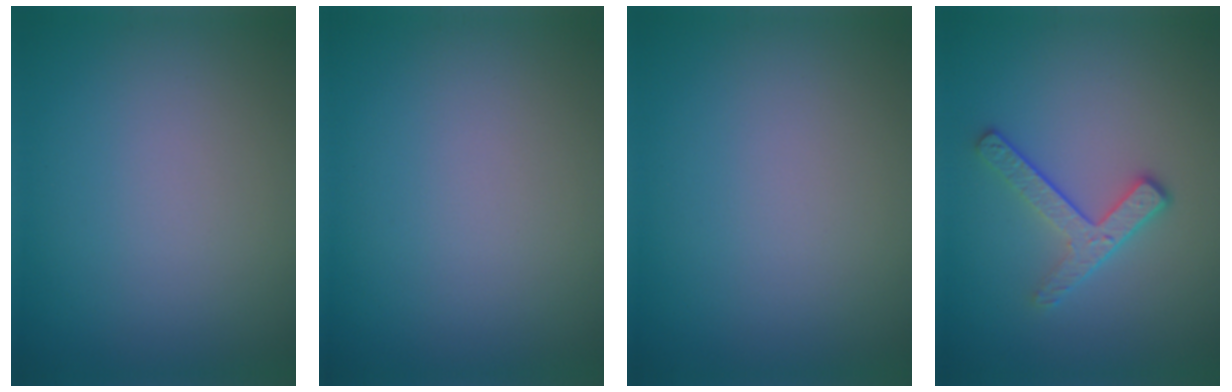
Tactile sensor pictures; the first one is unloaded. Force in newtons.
{"total": 0.0}
{"total": 0.0}
{"total": 2.9, "press": 2.3, "slide": 1.7}